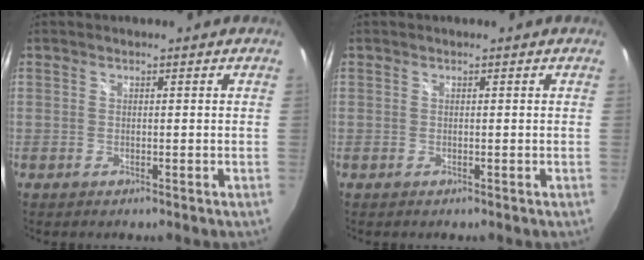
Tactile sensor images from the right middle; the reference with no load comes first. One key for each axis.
{"total": 0.0}